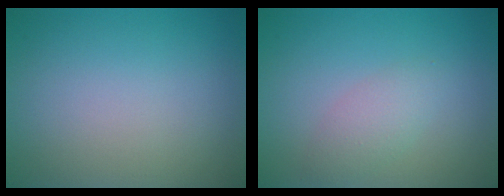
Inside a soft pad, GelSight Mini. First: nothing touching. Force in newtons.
{"total": 2.0, "press": 2.0, "slide": 0.1}